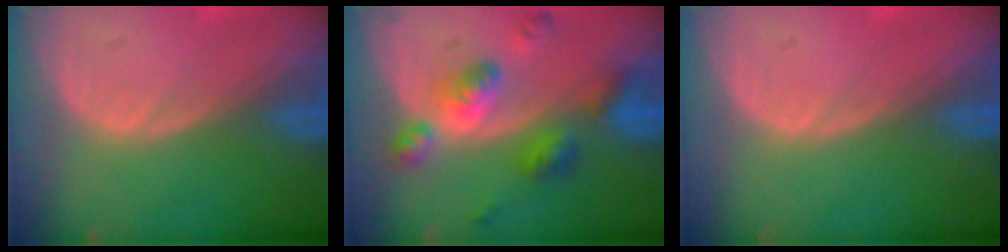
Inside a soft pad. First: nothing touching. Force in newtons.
{"total": 7.5, "press": 7.5, "slide": 0.6}
{"total": 0.0}